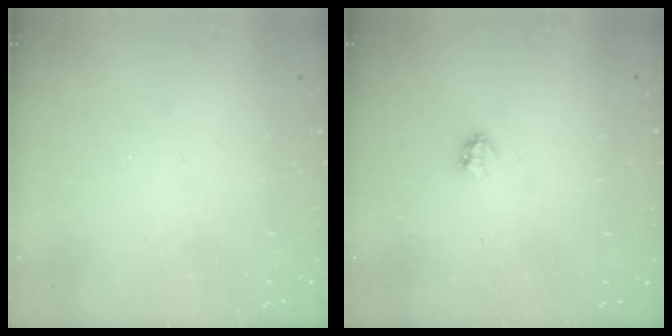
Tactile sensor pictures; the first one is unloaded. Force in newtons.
{"total": 2.9, "press": 2.9, "slide": 0.3}